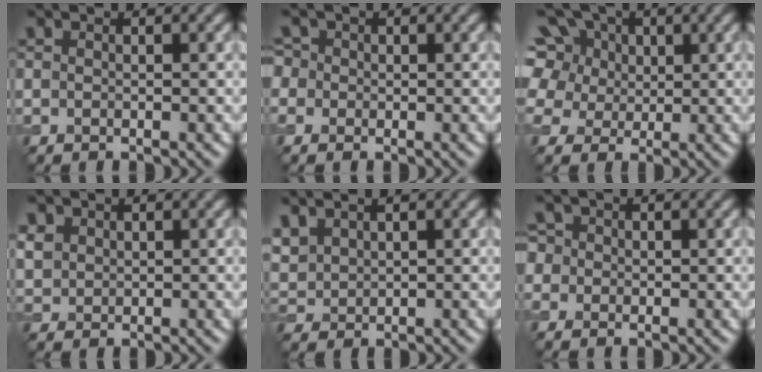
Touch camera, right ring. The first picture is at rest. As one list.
[{"total": 3.1, "force": [0.8, 2.7, 1.3], "torque": [-0.022, 0.027, -0.016]}, {"total": 13.2, "force": [6.1, 9.7, 6.6], "torque": [-0.145, 0.045, 0.087]}, {"total": 2.0, "force": [0.8, 1.7, 0.5], "torque": [-0.022, -0.007, 0.023]}, {"total": 2.5, "force": [1.6, 1.5, 1.1], "torque": [-0.034, 0.004, 0.040]}, {"total": 3.5, "force": [1.1, 3.0, 1.4], "torque": [-0.025, 0.027, -0.012]}]